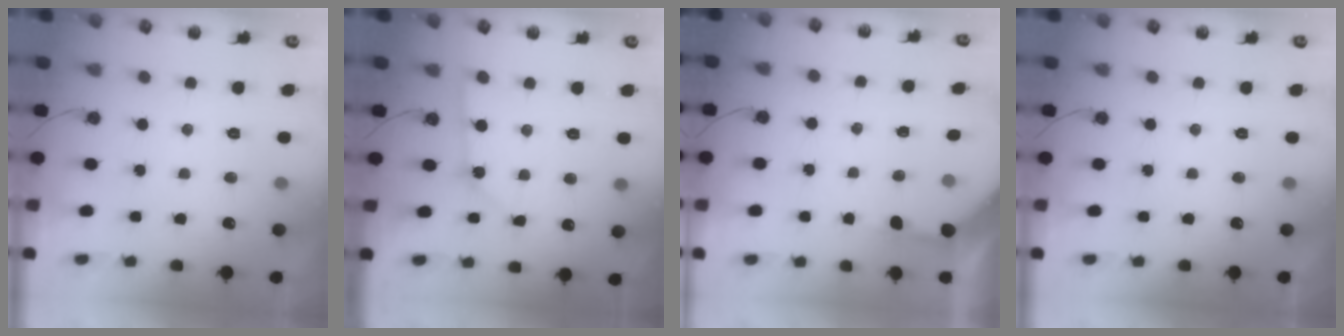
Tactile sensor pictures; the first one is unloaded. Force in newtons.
{"total": 2.3, "press": 2.3, "slide": 0.2}
{"total": 3.9, "press": 3.8, "slide": 0.5}
{"total": 0.0}